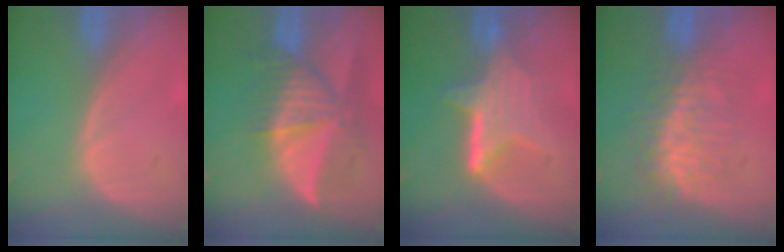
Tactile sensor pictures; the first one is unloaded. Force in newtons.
{"total": 9.6, "press": 8.6, "slide": 4.3}
{"total": 6.6, "press": 5.9, "slide": 3.1}
{"total": 8.1, "press": 7.4, "slide": 3.2}